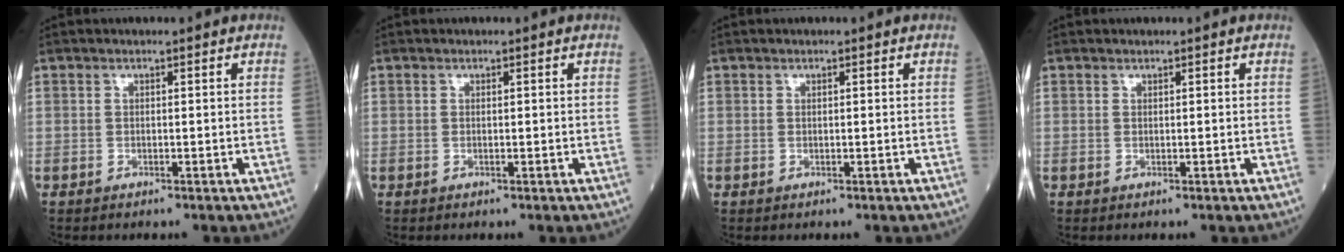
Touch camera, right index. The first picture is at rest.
{"total": 0.0}
{"total": 0.0}
{"total": 0.0}